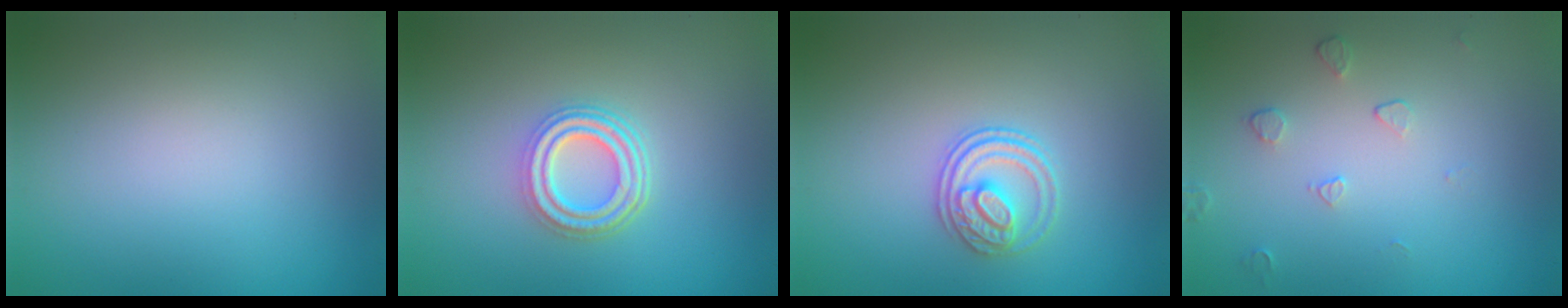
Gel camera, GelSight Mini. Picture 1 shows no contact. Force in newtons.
{"total": 4.2, "press": 3.2, "slide": 2.8}
{"total": 2.8, "press": 2.7, "slide": 1.0}
{"total": 1.1, "press": 0.7, "slide": 0.9}